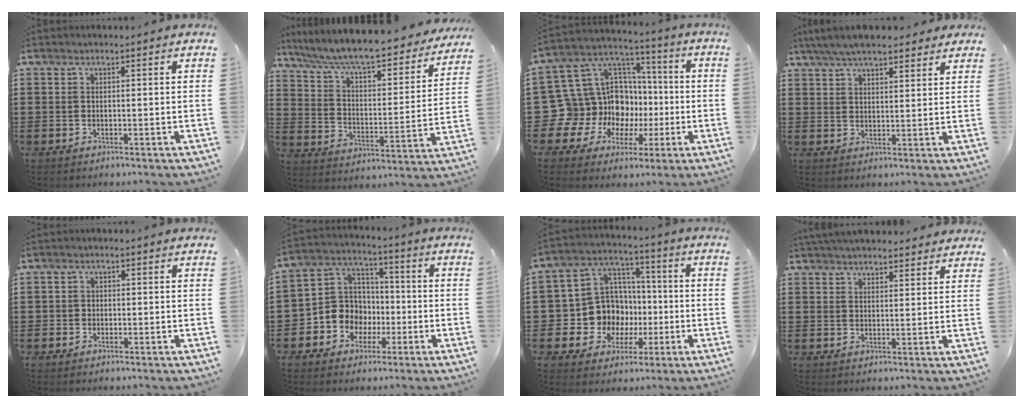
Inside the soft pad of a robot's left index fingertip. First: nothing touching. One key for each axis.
{"total": 7.8, "fx": 7.0, "fy": 0.4, "fz": 3.5, "tx": -0.096, "ty": -0.049, "tz": 0.115}
{"total": 14.6, "fx": -3.3, "fy": 13.6, "fz": 4.3, "tx": -0.135, "ty": -0.020, "tz": -0.025}
{"total": 6.1, "fx": 5.3, "fy": 1.5, "fz": 2.6, "tx": -0.065, "ty": -0.003, "tz": 0.099}
{"total": 1.1, "fx": -0.4, "fy": 1.0, "fz": 0.2, "tx": -0.009, "ty": 0.003, "tz": -0.010}
{"total": 8.4, "fx": -2.1, "fy": 7.9, "fz": 1.9, "tx": -0.085, "ty": 0.004, "tz": -0.041}
{"total": 10.5, "fx": -0.9, "fy": 10.1, "fz": 2.7, "tx": -0.105, "ty": 0.001, "tz": -0.005}
{"total": 4.2, "fx": 4.0, "fy": 0.6, "fz": 1.0, "tx": -0.028, "ty": -0.005, "tz": 0.076}